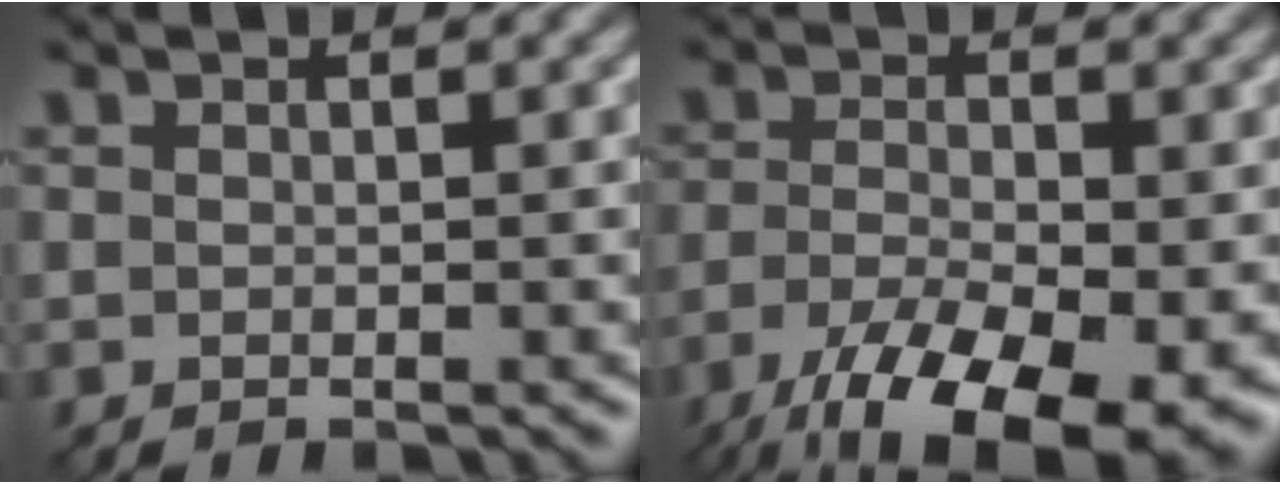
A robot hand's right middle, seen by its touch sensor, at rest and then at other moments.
{"total": 12.2, "force": [-7.3, 4.4, 8.8], "torque": [-0.172, -0.032, -0.122]}